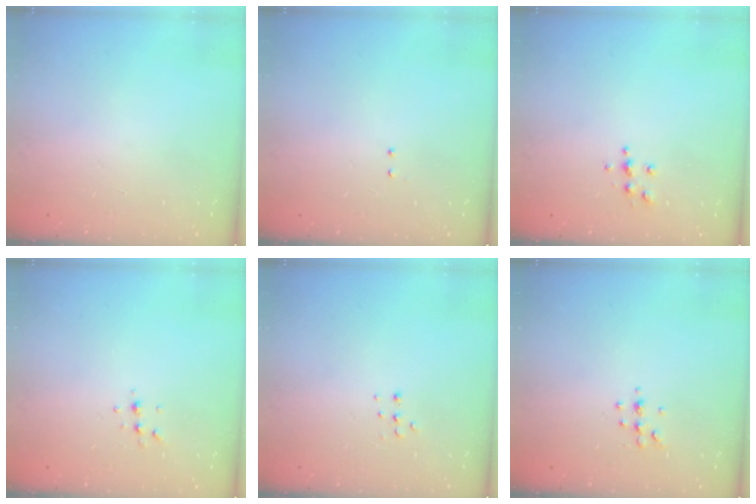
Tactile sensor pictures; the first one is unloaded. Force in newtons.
{"total": 2.1, "press": 2.0, "slide": 0.6}
{"total": 4.9, "press": 4.9, "slide": 0.5}
{"total": 3.9, "press": 3.8, "slide": 1.2}
{"total": 3.8, "press": 3.7, "slide": 0.9}
{"total": 5.3, "press": 5.1, "slide": 1.5}